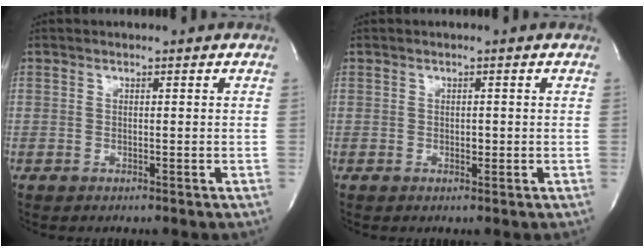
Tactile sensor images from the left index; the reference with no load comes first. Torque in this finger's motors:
{"motor_torque": [0.14, -0.06, 0.00, 0.02]}